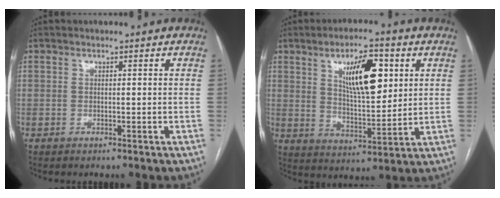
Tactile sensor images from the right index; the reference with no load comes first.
{"total": 11.8, "force": [4.4, 3.6, 10.3], "torque": [-0.172, 0.005, 0.078]}